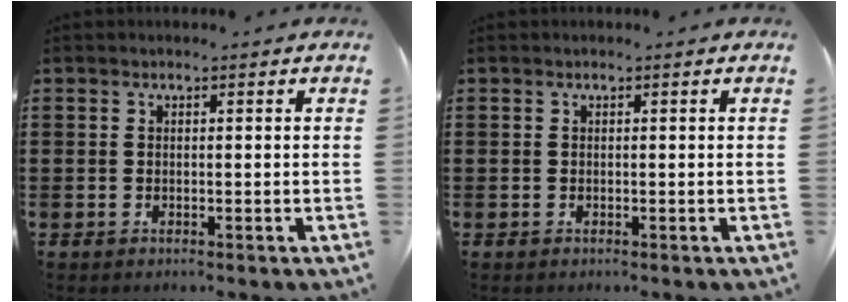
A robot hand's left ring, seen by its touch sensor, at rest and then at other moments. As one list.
[{"total": 0.0}]